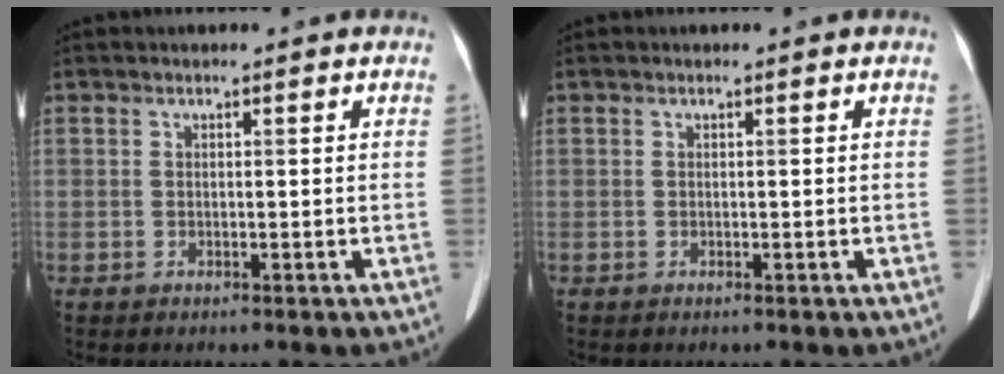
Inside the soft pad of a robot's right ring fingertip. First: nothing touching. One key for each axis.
{"total": 0.0}